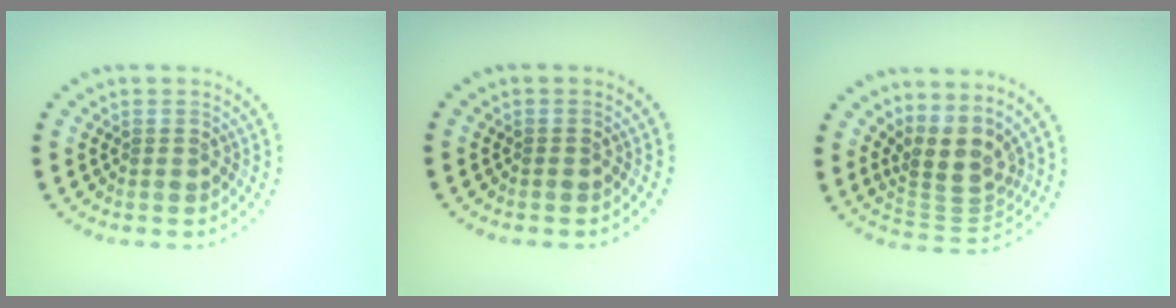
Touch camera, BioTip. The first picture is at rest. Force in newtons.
{"total": 0.0}
{"total": 3.7, "press": 2.7, "slide": 2.5}